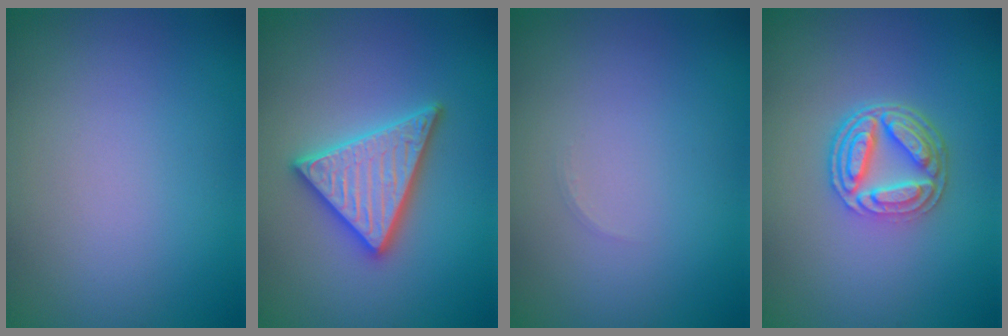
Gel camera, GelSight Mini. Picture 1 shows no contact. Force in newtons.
{"total": 4.9, "press": 4.9, "slide": 0.7}
{"total": 0.6, "press": 0.6, "slide": 0.1}
{"total": 5.0, "press": 3.8, "slide": 3.3}